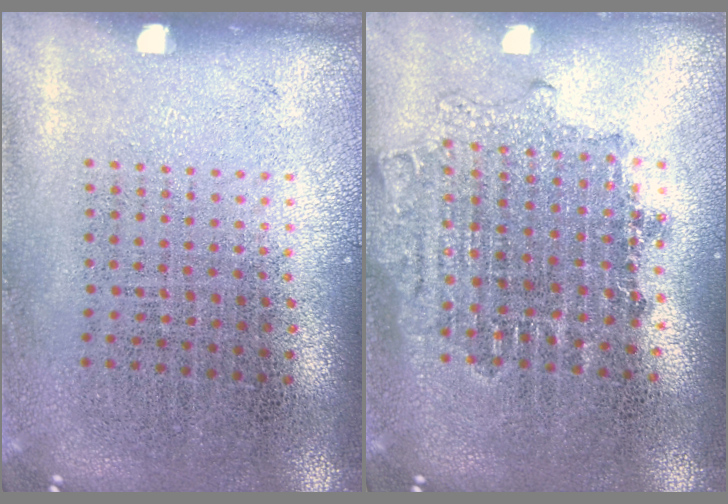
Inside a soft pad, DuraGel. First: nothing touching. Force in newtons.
{"total": 1.7, "press": 1.4, "slide": 1.0}